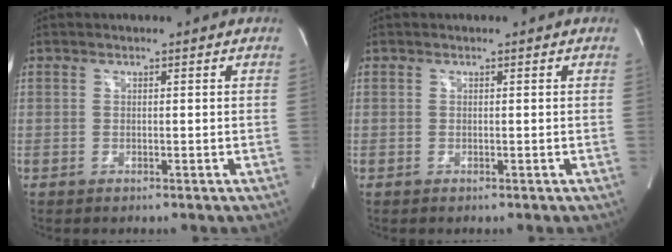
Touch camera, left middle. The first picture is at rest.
{"total": 0.0}